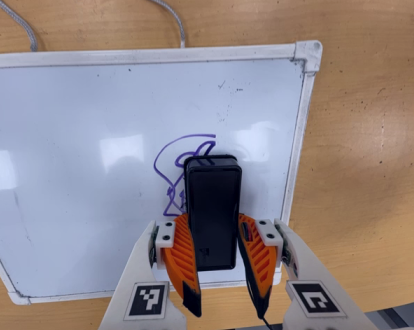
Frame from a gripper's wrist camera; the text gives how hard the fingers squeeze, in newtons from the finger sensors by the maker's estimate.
{"total": 12.1, "left": 12.2, "right": 12.0}